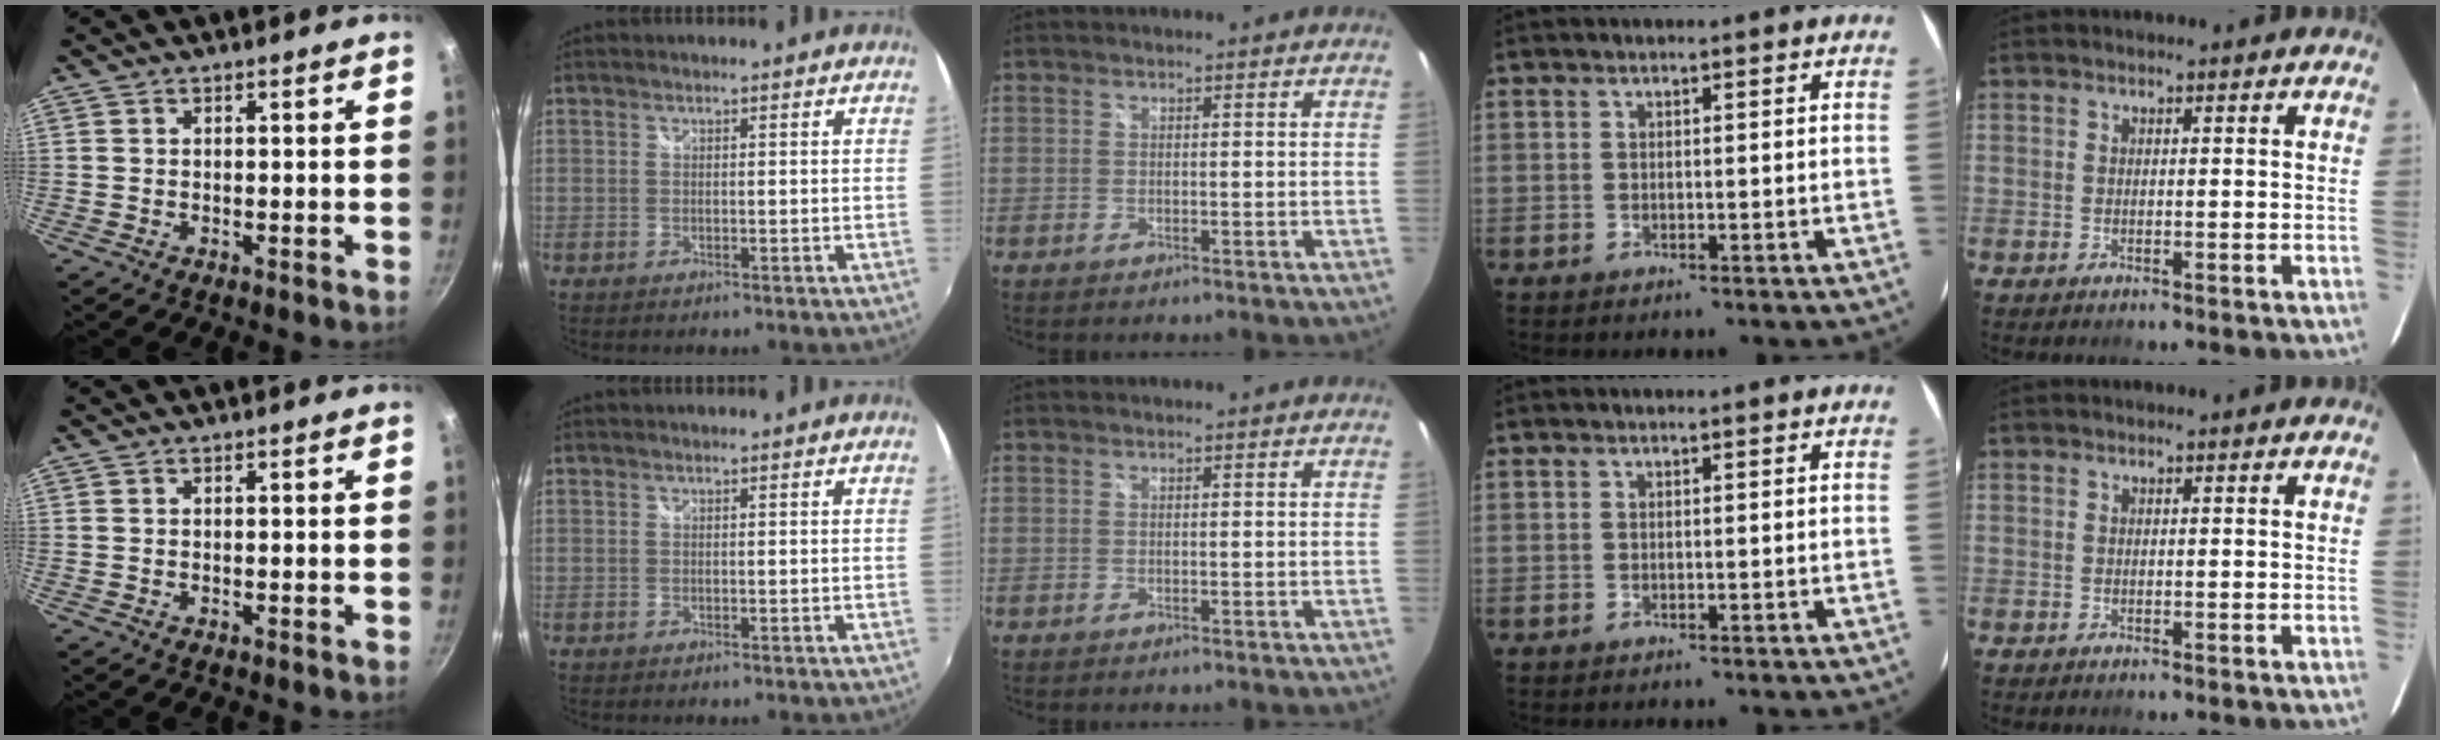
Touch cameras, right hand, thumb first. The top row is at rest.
{}